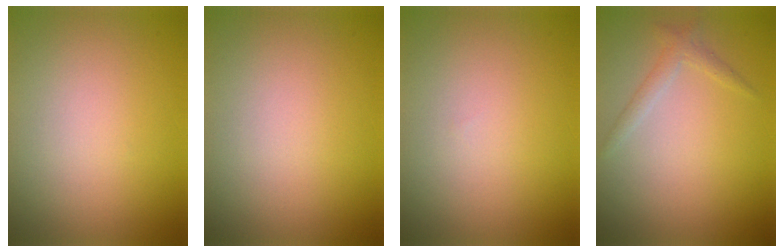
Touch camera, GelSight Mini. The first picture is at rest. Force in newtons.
{"total": 0.0}
{"total": 0.0}
{"total": 1.4, "press": 1.4, "slide": 0.1}